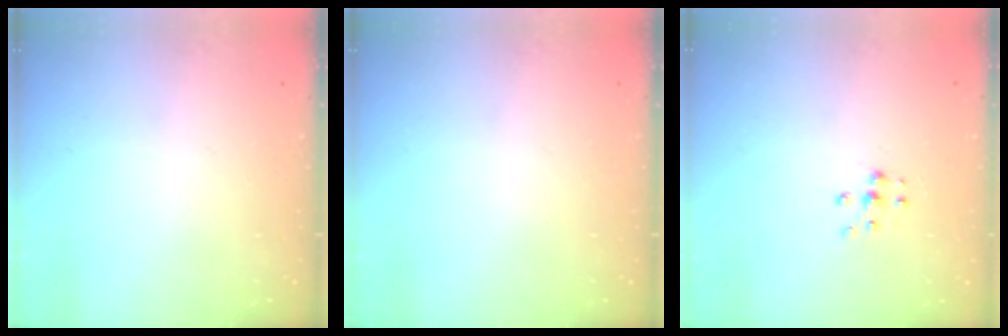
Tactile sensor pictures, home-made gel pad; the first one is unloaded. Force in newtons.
{"total": 0.0}
{"total": 5.1, "press": 5.0, "slide": 0.7}